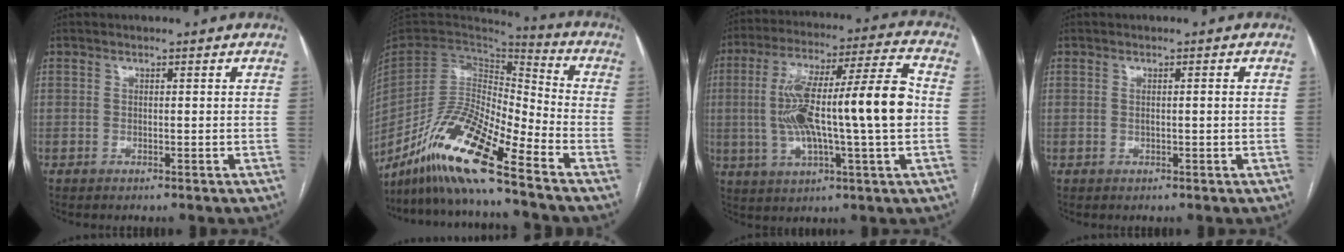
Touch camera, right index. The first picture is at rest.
{"total": 15.4, "force": [-10.9, 1.5, 10.7], "torque": [-0.201, 0.001, -0.203]}
{"total": 19.0, "force": [-0.3, 1.9, 19.0], "torque": [-0.335, 0.030, -0.007]}
{"total": 1.5, "force": [0.1, 0.1, 1.5], "torque": [-0.029, 0.003, 0.003]}